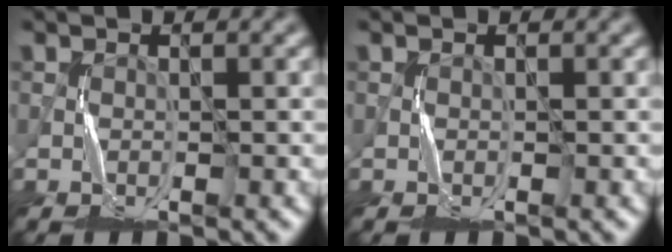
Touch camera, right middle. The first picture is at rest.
{"total": 0.0}